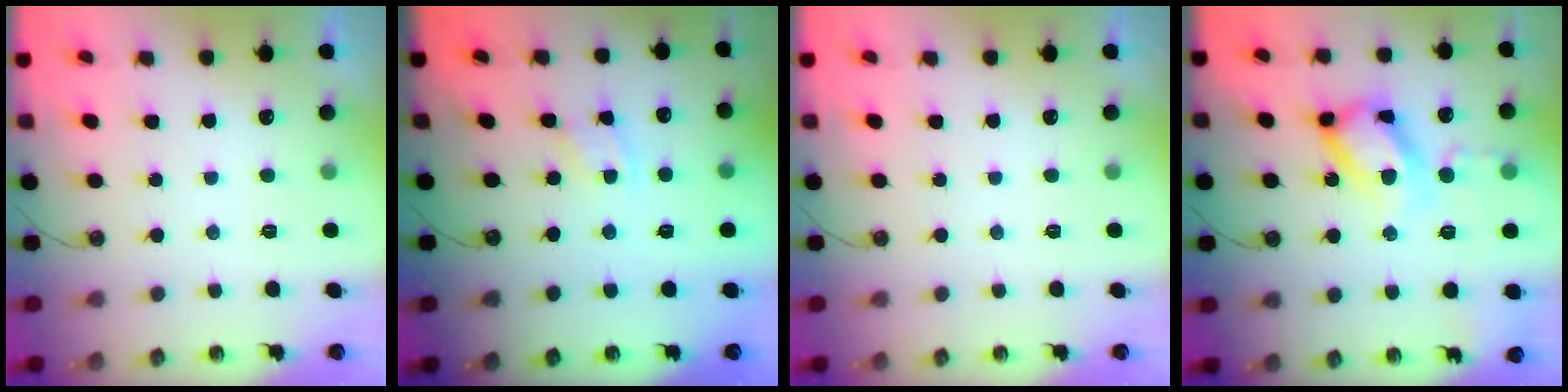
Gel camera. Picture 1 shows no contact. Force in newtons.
{"total": 3.4, "press": 3.4, "slide": 0.5}
{"total": 0.0}
{"total": 17.7, "press": 17.6, "slide": 1.5}